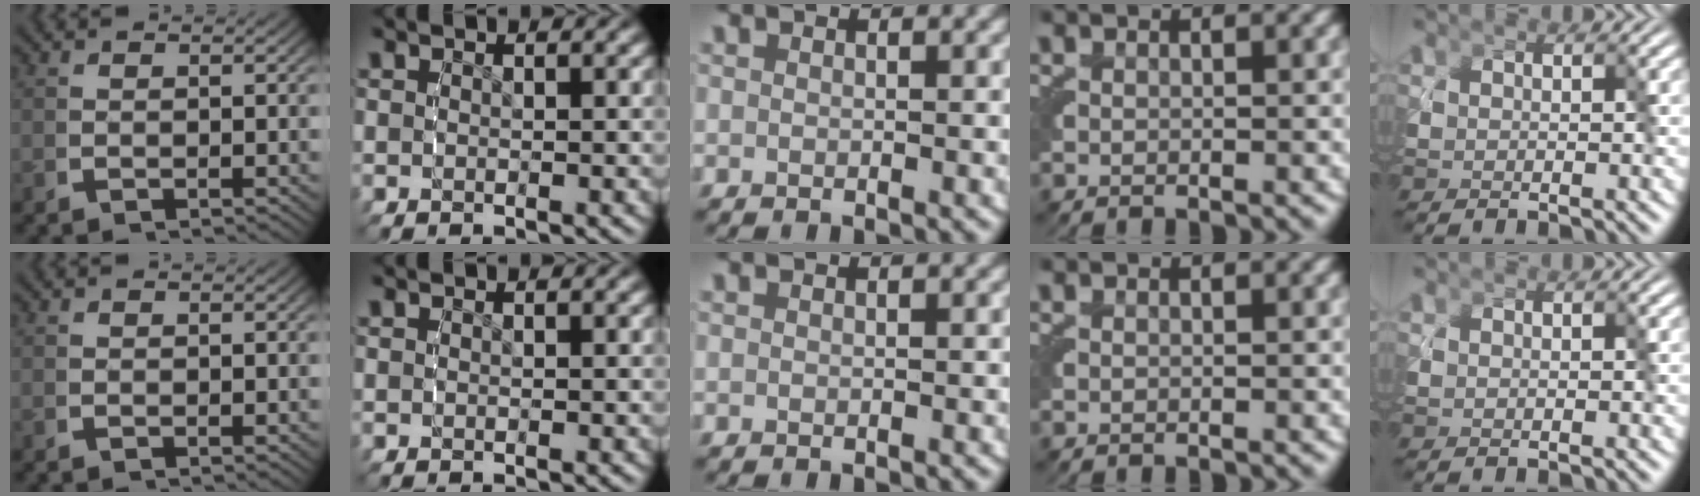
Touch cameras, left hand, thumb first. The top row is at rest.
{}